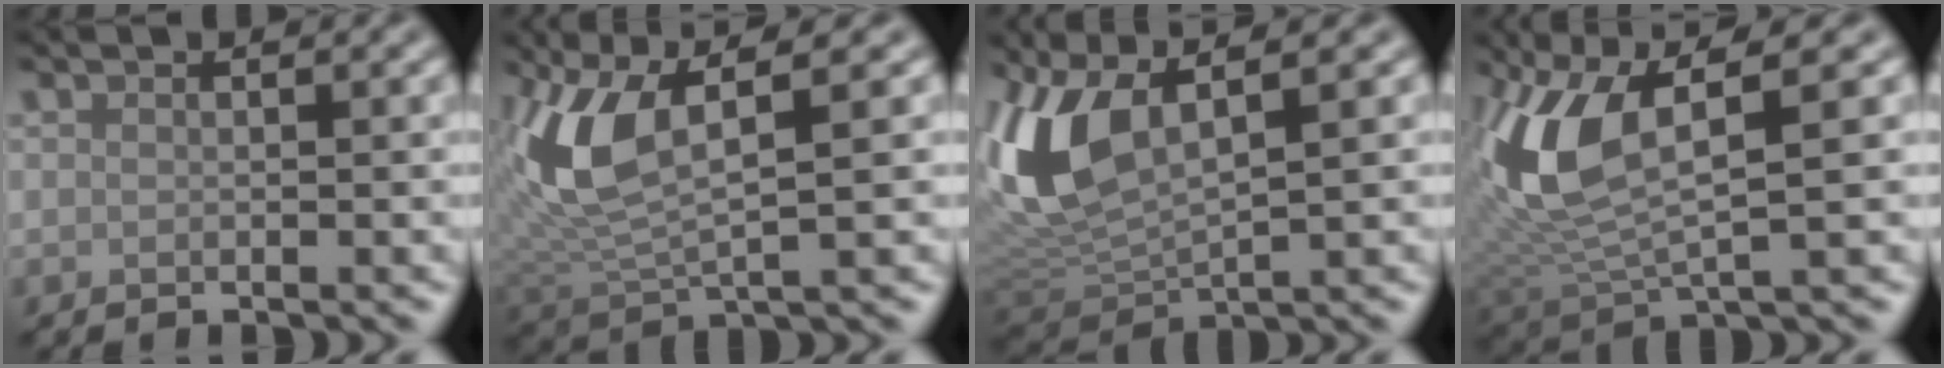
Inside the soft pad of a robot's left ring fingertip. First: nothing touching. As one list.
[{"total": 6.0, "force": [2.1, 2.0, 5.3], "torque": [-0.126, -0.003, 0.046]}, {"total": 7.5, "force": [2.7, 3.0, 6.4], "torque": [-0.150, 0.005, 0.053]}, {"total": 7.2, "force": [2.2, 2.6, 6.3], "torque": [-0.149, -0.004, 0.044]}]